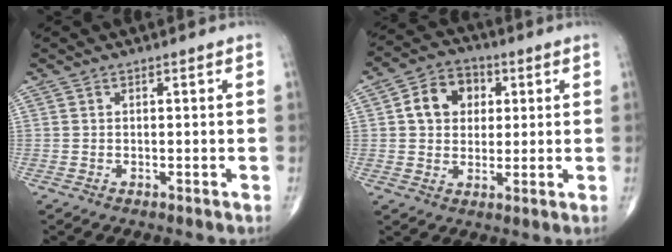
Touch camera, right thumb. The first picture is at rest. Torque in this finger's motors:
{"motor_torque": [-0.48, 0.88, 0.14, -0.01, 0.16]}